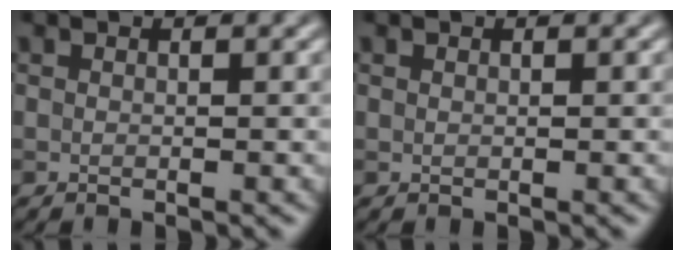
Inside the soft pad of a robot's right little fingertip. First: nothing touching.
{"total": 0.0}